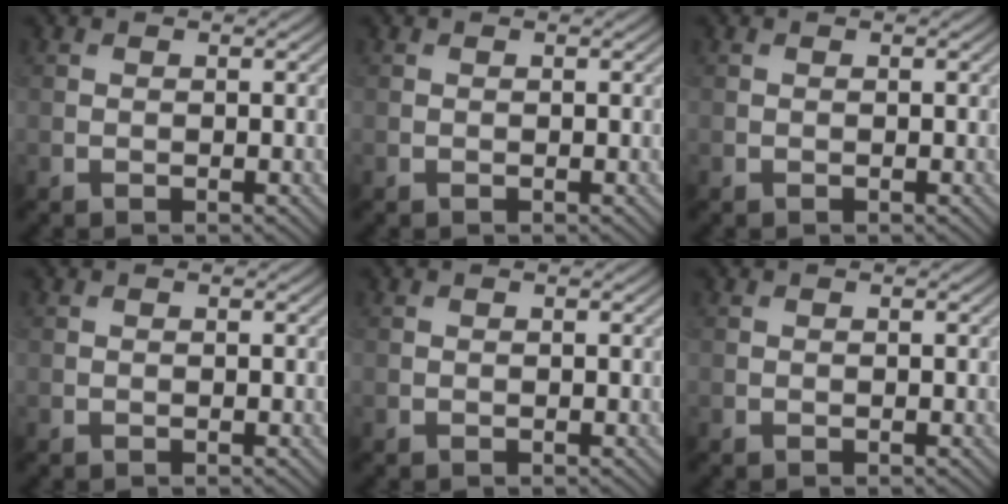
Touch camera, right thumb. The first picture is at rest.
{"total": 0.0}
{"total": 0.0}
{"total": 0.0}
{"total": 0.0}
{"total": 0.0}